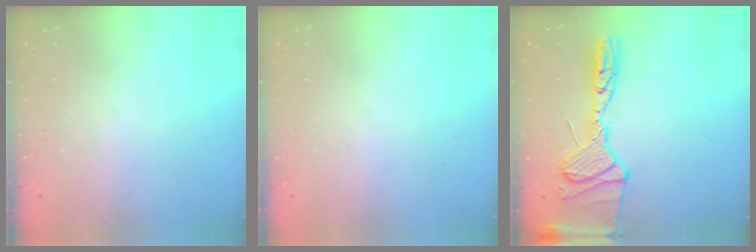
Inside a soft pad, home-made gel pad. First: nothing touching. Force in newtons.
{"total": 0.0}
{"total": 17.4, "press": 17.2, "slide": 2.8}